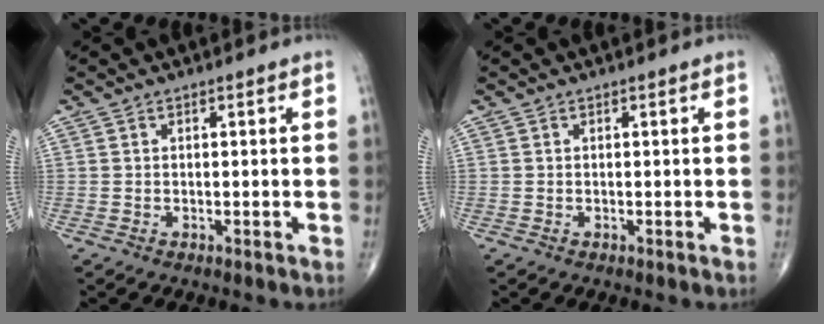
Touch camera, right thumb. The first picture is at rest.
{"total": 0.0}